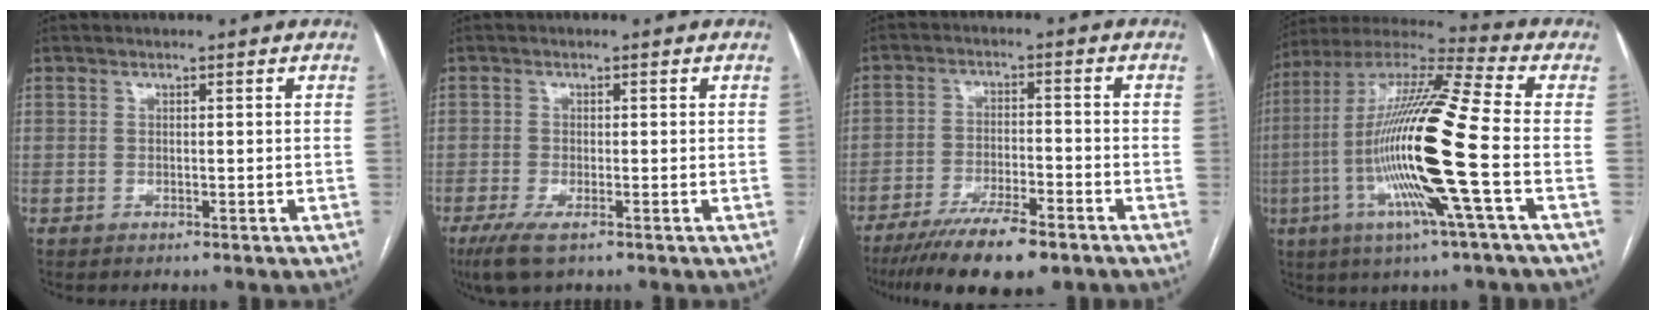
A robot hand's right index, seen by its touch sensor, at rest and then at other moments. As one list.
[{"total": 4.2, "force": [-2.4, 1.0, 3.3], "torque": [-0.070, -0.010, -0.041]}, {"total": 11.7, "force": [-8.6, 2.6, 7.5], "torque": [-0.121, -0.022, -0.143]}, {"total": 20.4, "force": [-4.3, -0.3, 20.0], "torque": [-0.406, -0.015, -0.098]}]